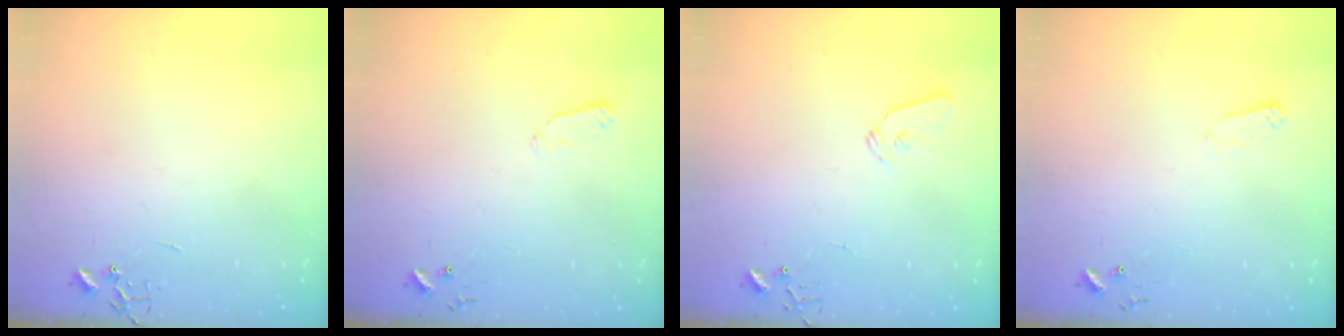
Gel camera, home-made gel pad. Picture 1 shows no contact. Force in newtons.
{"total": 4.0, "press": 3.9, "slide": 0.9}
{"total": 6.0, "press": 5.9, "slide": 0.8}
{"total": 2.4, "press": 2.4, "slide": 0.4}